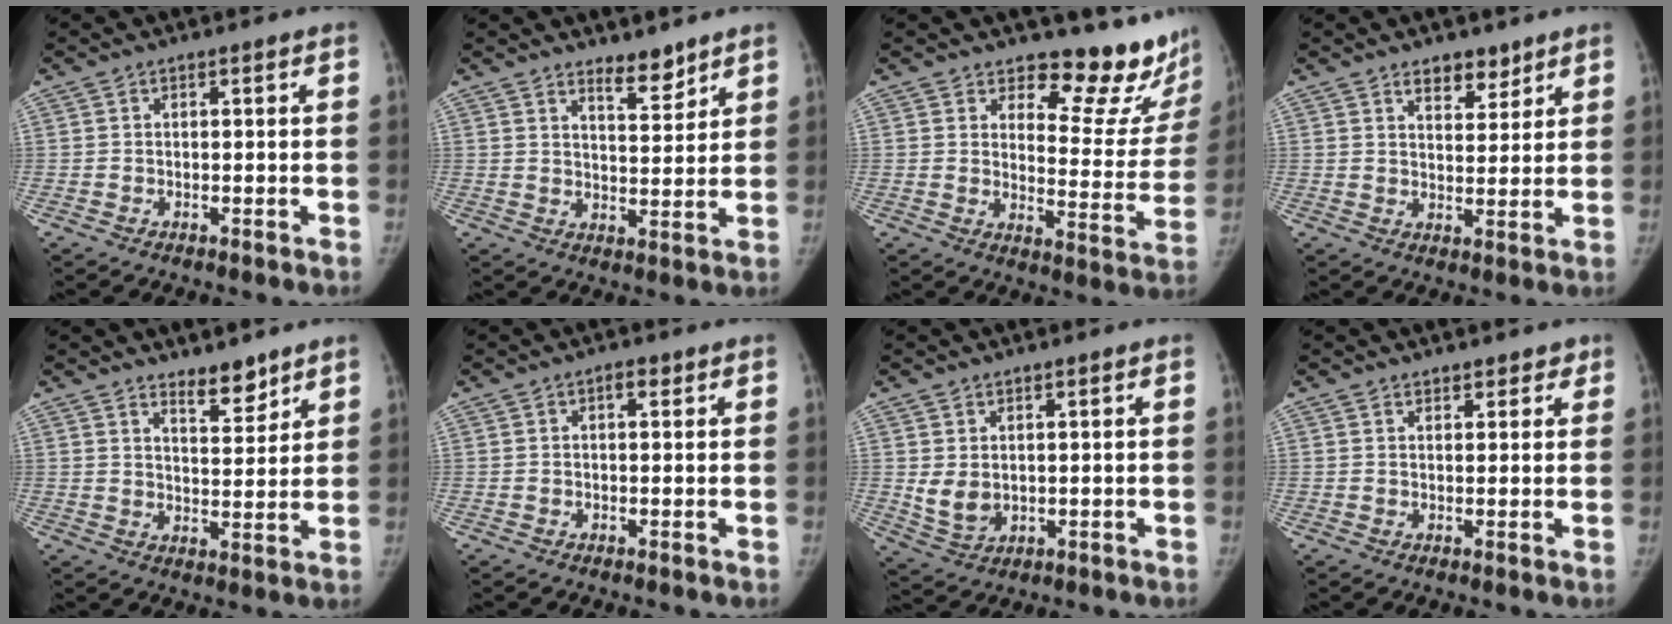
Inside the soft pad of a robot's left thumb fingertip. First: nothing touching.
{"total": 5.1, "force": [4.2, 1.6, 2.3], "torque": [-0.019, -0.038, 0.069]}
{"total": 15.8, "force": [14.1, 5.2, 4.8], "torque": [-0.001, -0.151, 0.164]}
{"total": 5.1, "force": [3.7, 2.6, 2.3], "torque": [-0.010, -0.027, 0.062]}
{"total": 5.5, "force": [4.5, 1.8, 2.5], "torque": [-0.019, -0.040, 0.073]}
{"total": 1.4, "force": [0.6, 0.6, 1.1], "torque": [-0.014, 0.002, 0.006]}
{"total": 4.7, "force": [0.8, 3.4, 3.1], "torque": [-0.046, -0.014, 0.030]}
{"total": 2.6, "force": [2.1, 1.4, 0.5], "torque": [0.023, -0.008, 0.022]}